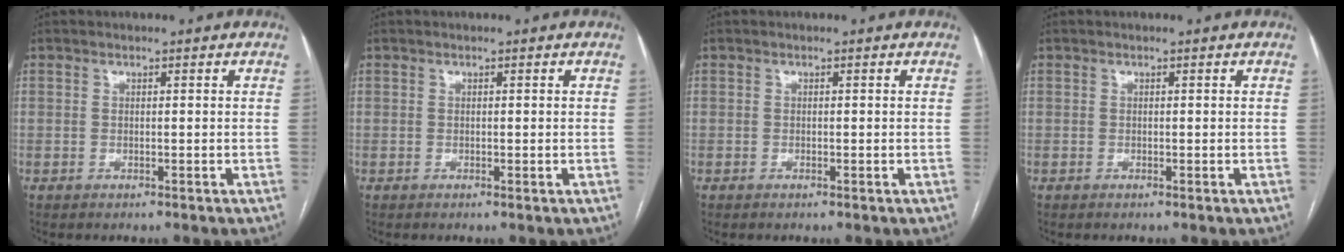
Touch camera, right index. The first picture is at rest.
{"total": 0.0}
{"total": 0.0}
{"total": 0.0}